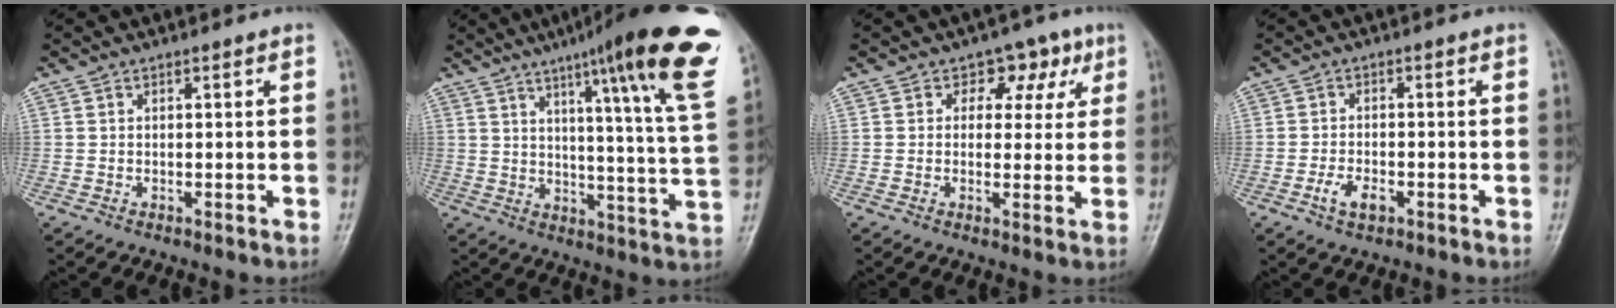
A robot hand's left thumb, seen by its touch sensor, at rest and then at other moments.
{"total": 24.0, "force": [13.4, 2.2, 19.8], "torque": [-0.261, -0.049, 0.174]}
{"total": 6.0, "force": [2.5, 4.6, 3.0], "torque": [0.006, -0.001, 0.024]}
{"total": 3.7, "force": [-1.7, 2.0, 2.5], "torque": [-0.047, 0.009, -0.031]}